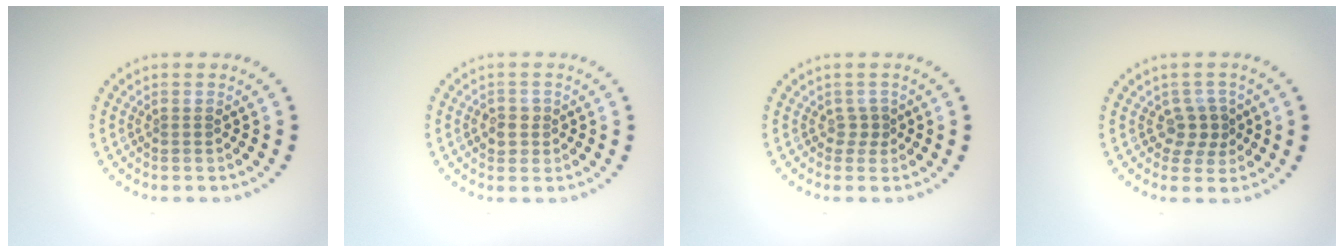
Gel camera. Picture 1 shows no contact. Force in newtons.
{"total": 1.7, "press": 1.7, "slide": 0.4}
{"total": 1.1, "press": 0.8, "slide": 0.7}
{"total": 2.2, "press": 1.9, "slide": 1.2}